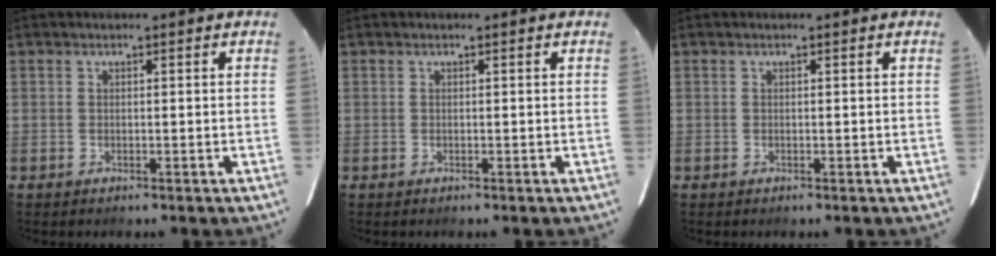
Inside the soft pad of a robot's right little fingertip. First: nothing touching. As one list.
[{"total": 0.0}, {"total": 0.0}]